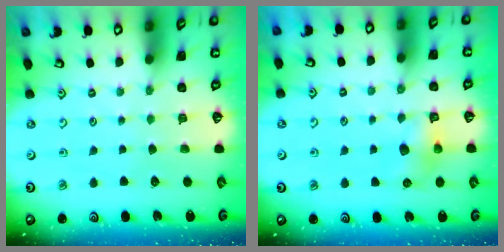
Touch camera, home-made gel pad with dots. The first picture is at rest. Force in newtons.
{"total": 6.6, "press": 6.6, "slide": 0.6}